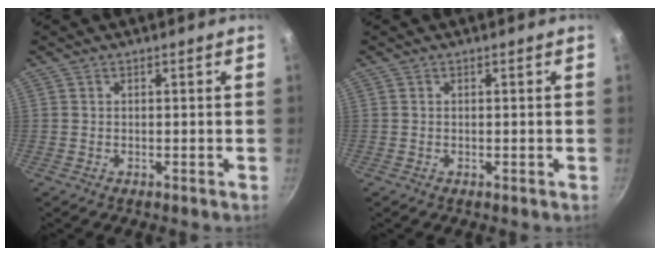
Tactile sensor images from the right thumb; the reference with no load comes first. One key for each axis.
{"total": 0.0}